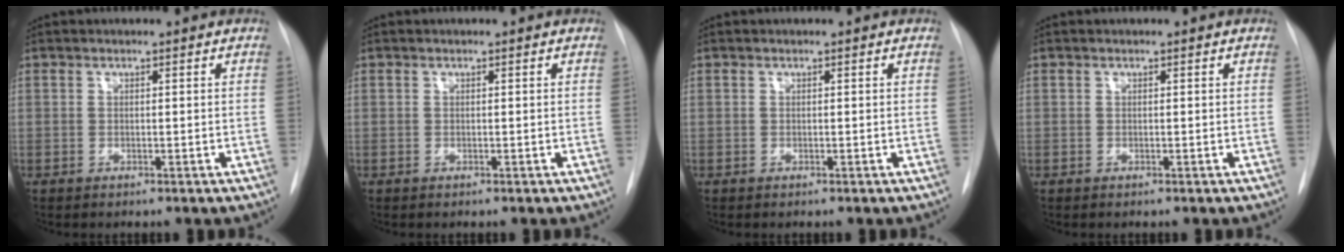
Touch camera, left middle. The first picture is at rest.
{"total": 0.0}
{"total": 0.0}
{"total": 0.0}